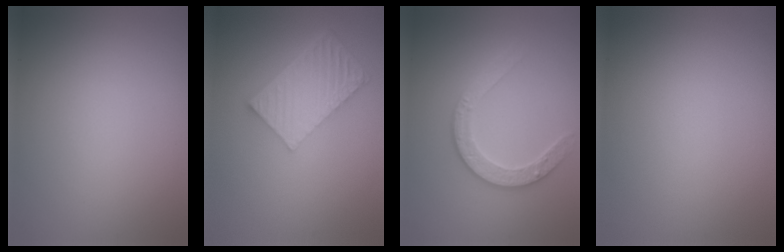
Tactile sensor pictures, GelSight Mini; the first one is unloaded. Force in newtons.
{"total": 6.2, "press": 4.4, "slide": 4.3}
{"total": 2.9, "press": 2.8, "slide": 0.8}
{"total": 0.0}